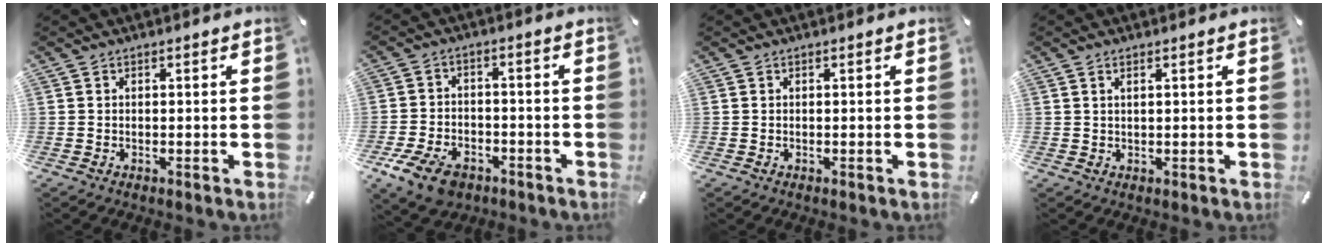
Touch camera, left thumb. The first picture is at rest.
{"total": 9.0, "force": [-5.3, 5.6, 4.7], "torque": [-0.102, 0.024, -0.097]}
{"total": 0.0}
{"total": 1.2, "force": [0.5, 0.3, 1.0], "torque": [-0.021, 0.001, 0.009]}